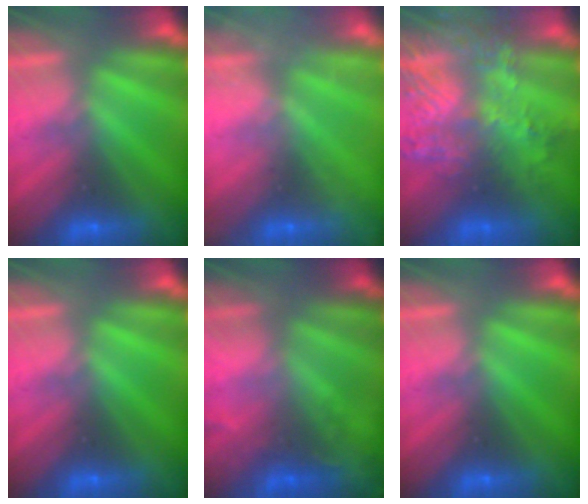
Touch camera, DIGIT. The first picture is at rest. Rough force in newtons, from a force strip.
{"total": 2.3}
{"total": 9.0}
{"total": 0.0}
{"total": 2.3}
{"total": 0.0}